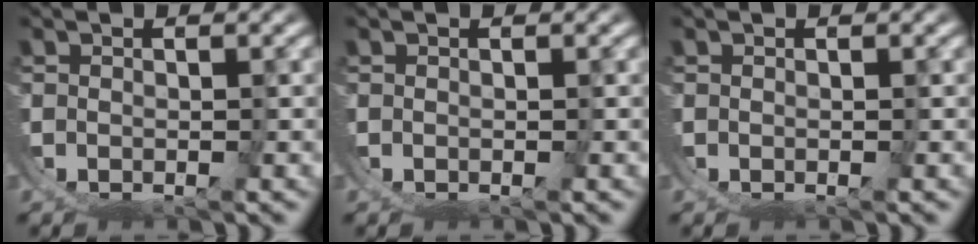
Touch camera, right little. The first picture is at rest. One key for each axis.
{"total": 0.0}
{"total": 0.0}